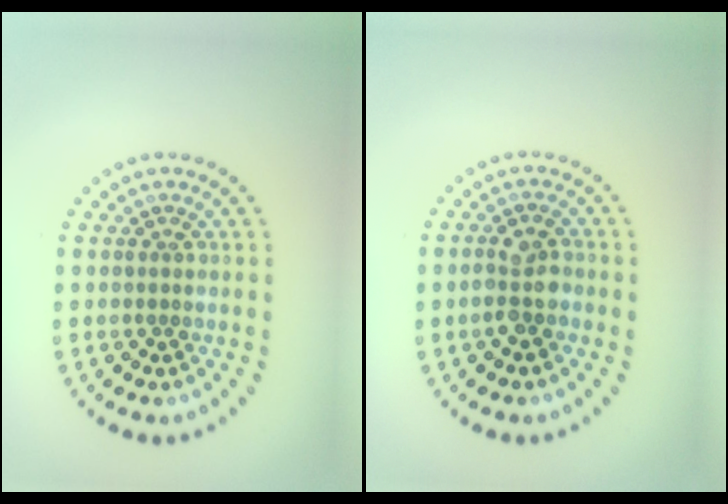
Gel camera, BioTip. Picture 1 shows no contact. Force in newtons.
{"total": 2.6, "press": 2.5, "slide": 0.8}